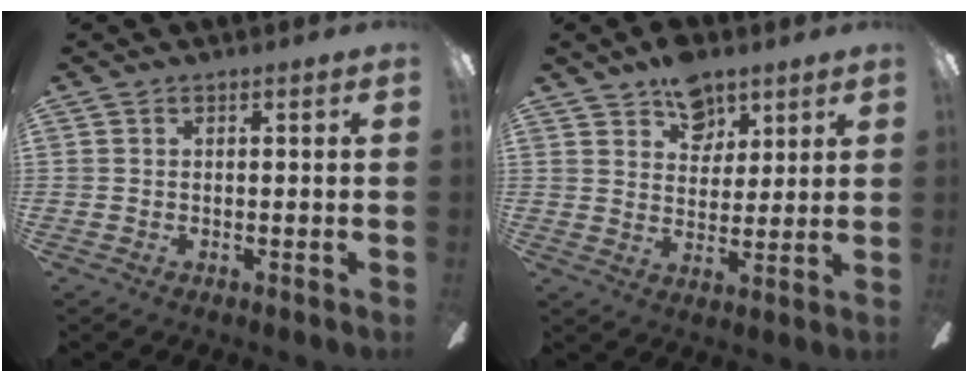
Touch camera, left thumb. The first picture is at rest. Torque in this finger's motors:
{"motor_torque": [1.00, 0.61, 0.49, -0.65, 0.12]}